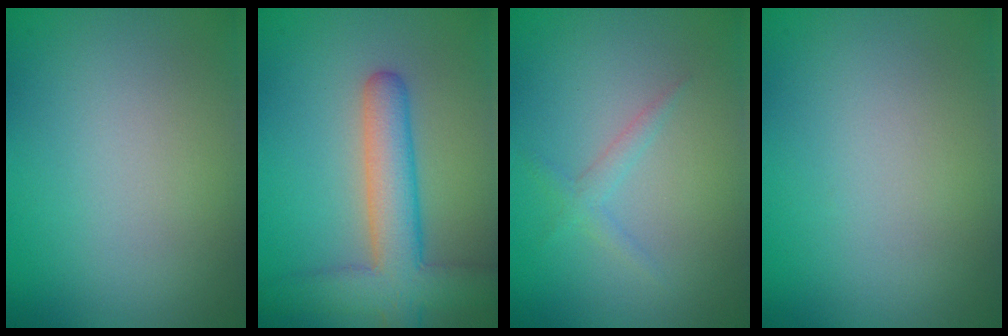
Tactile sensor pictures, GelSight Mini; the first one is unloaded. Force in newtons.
{"total": 6.6, "press": 6.5, "slide": 0.5}
{"total": 1.3, "press": 1.2, "slide": 0.1}
{"total": 0.0}